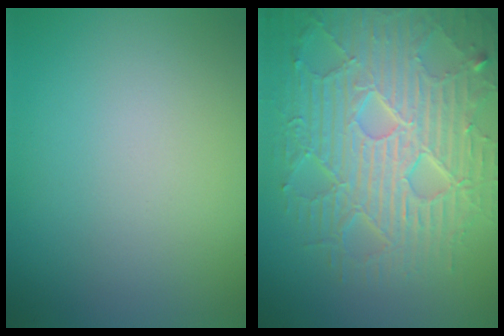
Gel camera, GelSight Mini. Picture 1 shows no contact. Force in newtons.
{"total": 8.9, "press": 6.4, "slide": 6.2}